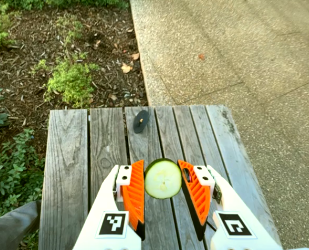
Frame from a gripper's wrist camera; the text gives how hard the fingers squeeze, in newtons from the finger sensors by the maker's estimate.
{"total": 6.1, "left": 6.1, "right": 6.1}